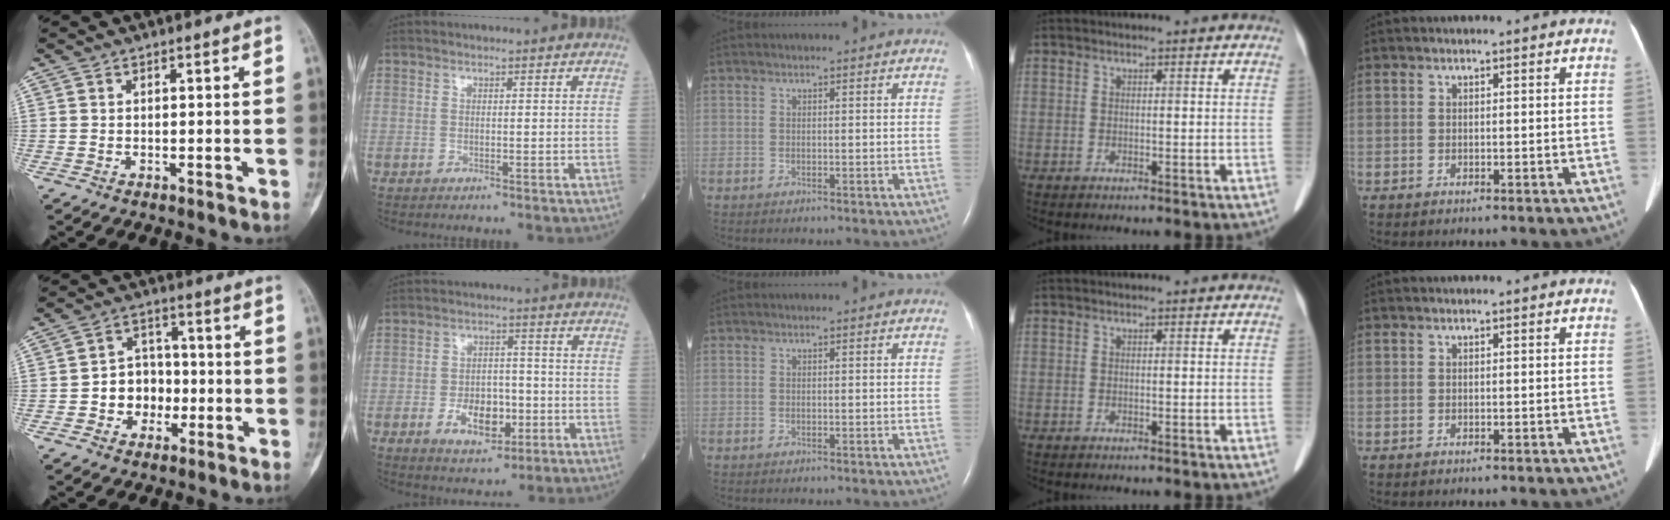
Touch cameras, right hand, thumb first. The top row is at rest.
{"thumb": {"total": 7.7, "force": [-1.7, 6.6, 3.6], "torque": [-0.011, 0.026, -0.036]}, "index": {"total": 7.7, "force": [-2.5, 4.3, 5.9], "torque": [-0.099, 0.002, -0.036]}}